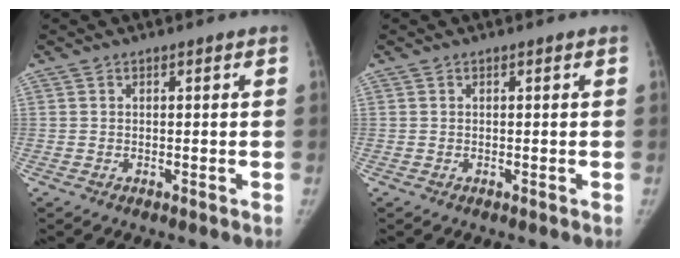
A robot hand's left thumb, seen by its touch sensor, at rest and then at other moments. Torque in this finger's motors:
{"motor_torque": [-0.03, -0.06, 0.18, -0.04, 0.01]}